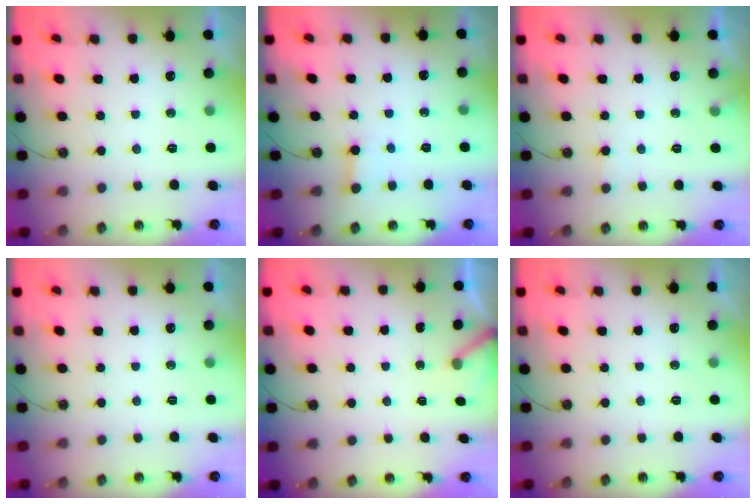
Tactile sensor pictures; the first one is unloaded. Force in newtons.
{"total": 3.3, "press": 3.3, "slide": 0.4}
{"total": 5.1, "press": 5.1, "slide": 0.4}
{"total": 0.0}
{"total": 3.1, "press": 3.1, "slide": 0.2}
{"total": 0.0}